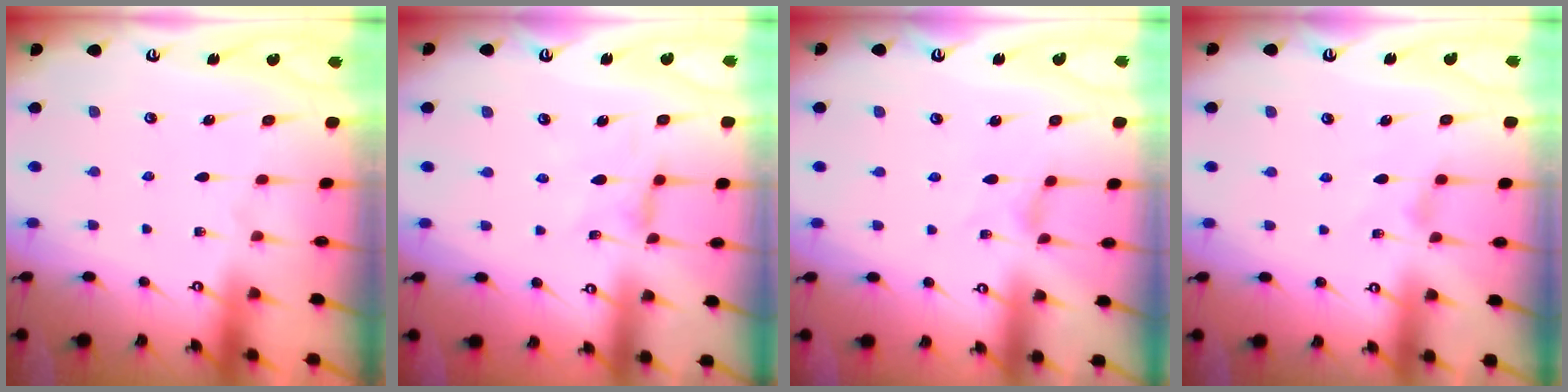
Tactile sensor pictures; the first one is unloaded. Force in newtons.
{"total": 1.4, "press": 1.4, "slide": 0.4}
{"total": 0.0}
{"total": 2.1, "press": 2.1, "slide": 0.4}